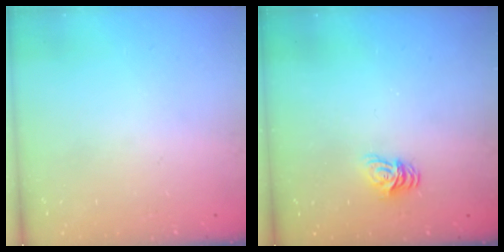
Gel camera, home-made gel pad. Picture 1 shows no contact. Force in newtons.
{"total": 6.2, "press": 6.2, "slide": 0.7}